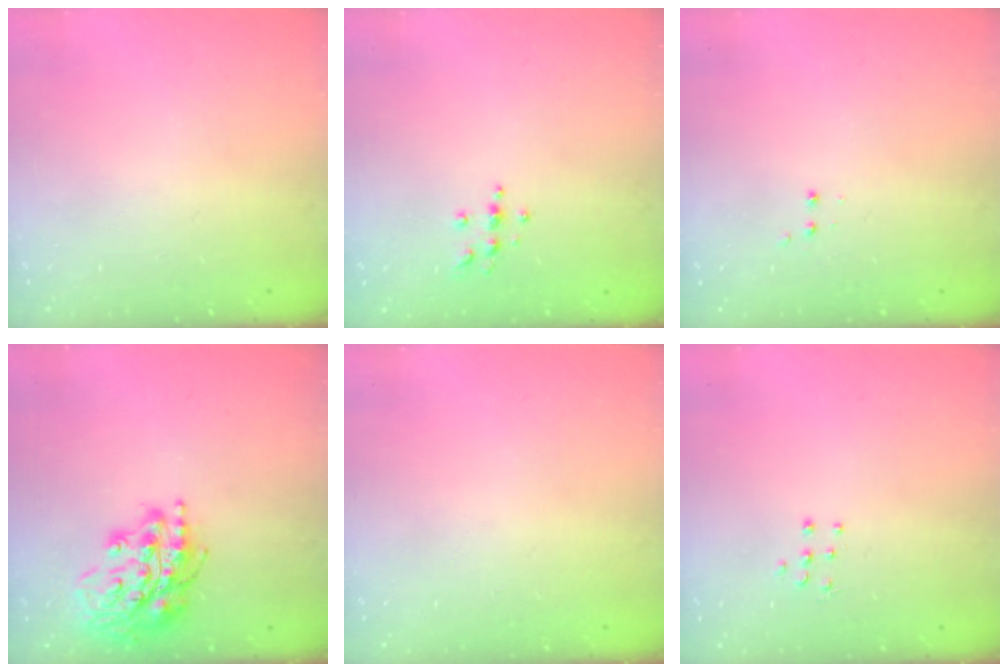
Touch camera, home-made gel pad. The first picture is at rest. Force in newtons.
{"total": 5.4, "press": 5.4, "slide": 0.7}
{"total": 2.8, "press": 2.8, "slide": 0.6}
{"total": 17.5, "press": 17.4, "slide": 1.8}
{"total": 0.0}
{"total": 5.0, "press": 4.9, "slide": 0.5}